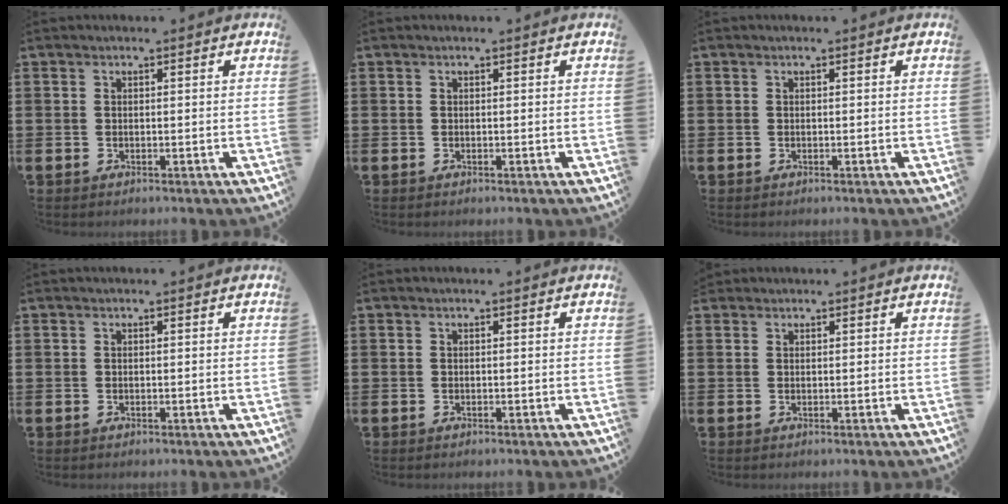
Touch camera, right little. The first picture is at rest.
{"total": 0.0}
{"total": 0.0}
{"total": 0.0}
{"total": 0.0}
{"total": 0.8, "force": [0.7, 0.3, -0.1], "torque": [0.008, 0.001, 0.012]}